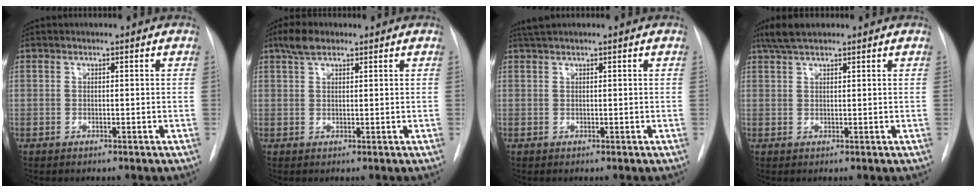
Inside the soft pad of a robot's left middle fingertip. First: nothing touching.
{"total": 3.2, "force": [2.3, 1.2, 1.9], "torque": [-0.042, 0.010, 0.043]}
{"total": 1.5, "force": [1.2, -0.1, 0.9], "torque": [-0.018, 0.016, 0.025]}
{"total": 4.1, "force": [3.2, 1.0, 2.4], "torque": [-0.051, 0.015, 0.061]}